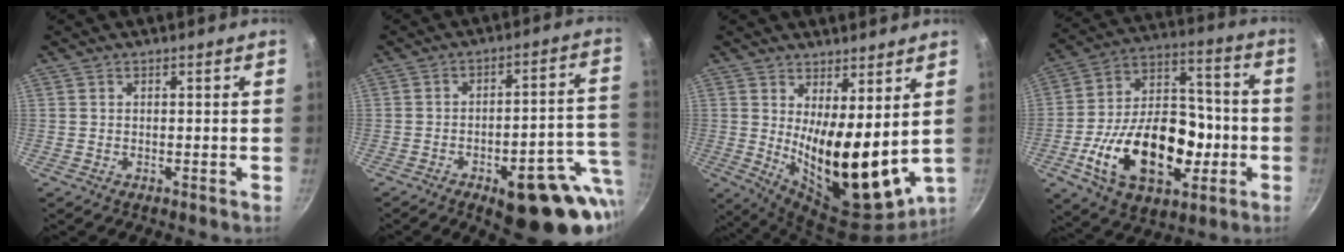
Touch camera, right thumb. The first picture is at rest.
{"total": 20.4, "force": [-7.9, 7.8, 17.1], "torque": [-0.154, 0.028, -0.098]}
{"total": 16.7, "force": [3.0, 6.7, 15.0], "torque": [-0.203, -0.053, 0.065]}
{"total": 25.4, "force": [-7.1, 15.9, 18.4], "torque": [-0.278, 0.051, -0.112]}